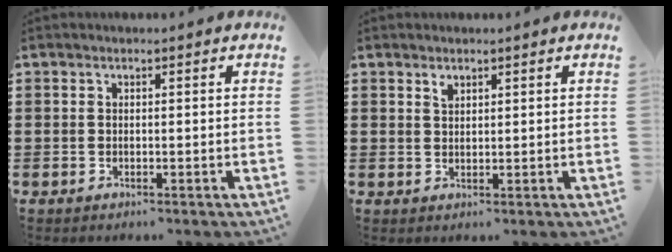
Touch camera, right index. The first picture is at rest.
{"total": 1.3, "force": [1.1, 0.6, 0.5], "torque": [-0.004, -0.002, 0.019]}